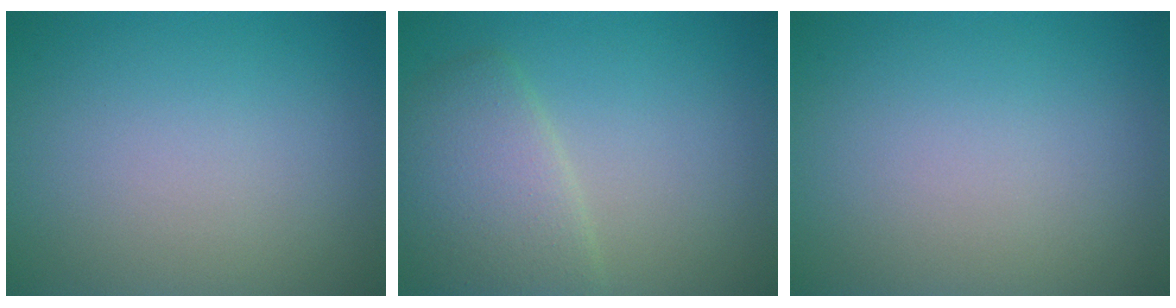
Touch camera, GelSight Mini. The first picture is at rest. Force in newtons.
{"total": 4.4, "press": 4.4, "slide": 0.2}
{"total": 0.0}